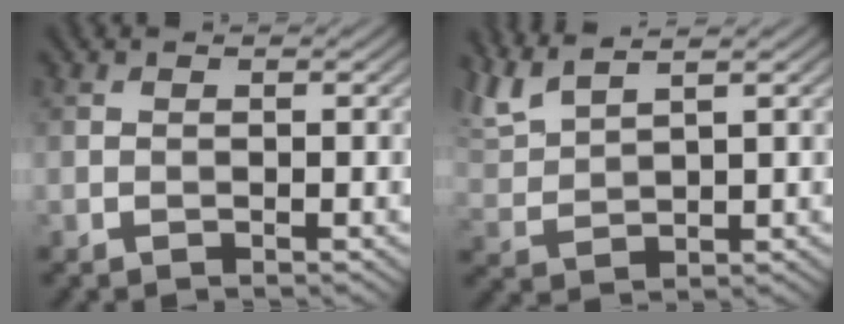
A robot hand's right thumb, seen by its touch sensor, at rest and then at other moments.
{"total": 6.1, "force": [4.7, 1.4, 3.6], "torque": [-0.097, 0.020, 0.102]}